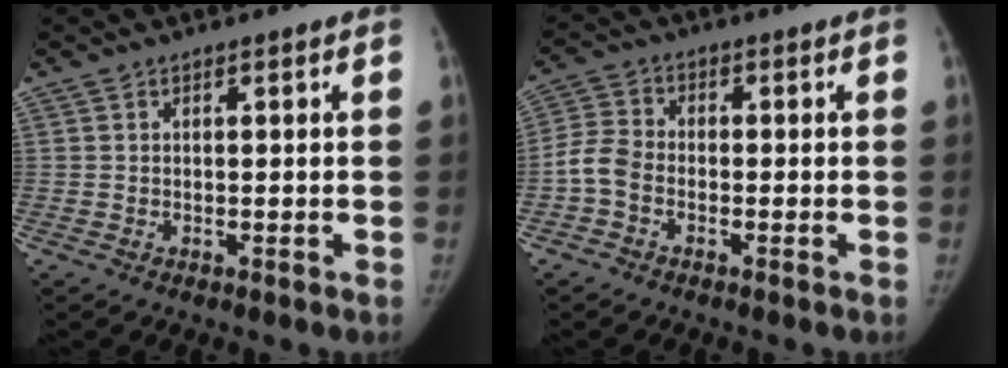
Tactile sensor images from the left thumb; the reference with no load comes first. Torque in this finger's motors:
{"motor_torque": [-0.17, 0.24, 0.49, 0.01, 0.07]}